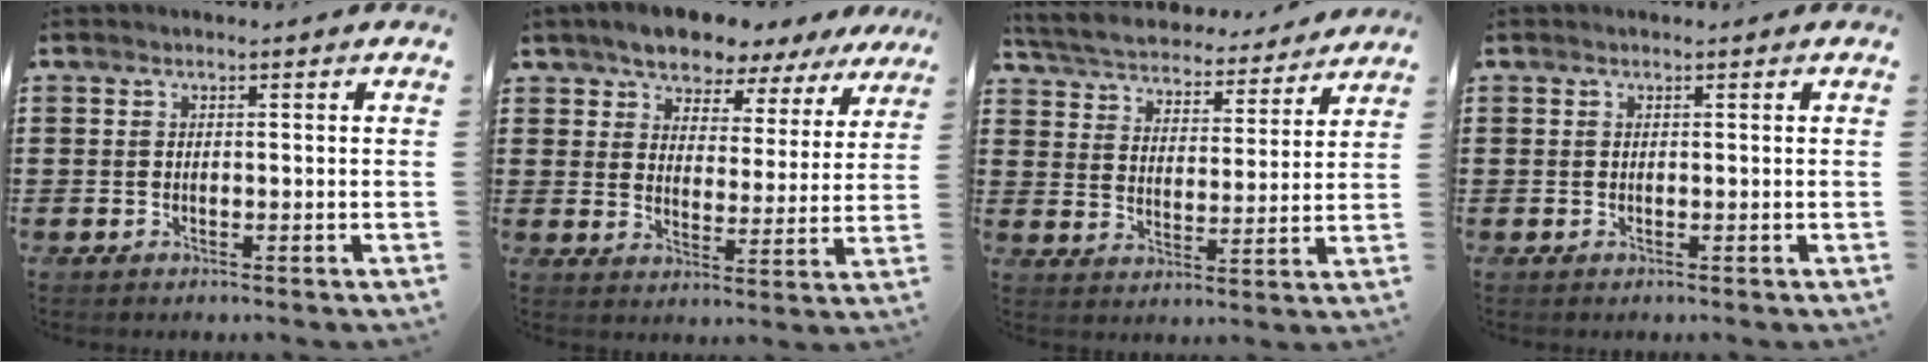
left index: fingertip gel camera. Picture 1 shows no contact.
{"total": 6.2, "force": [5.9, 1.5, 0.8], "torque": [-0.049, -0.028, 0.106]}
{"total": 5.2, "force": [5.1, 0.2, 0.5], "torque": [-0.038, -0.038, 0.085]}
{"total": 0.0}